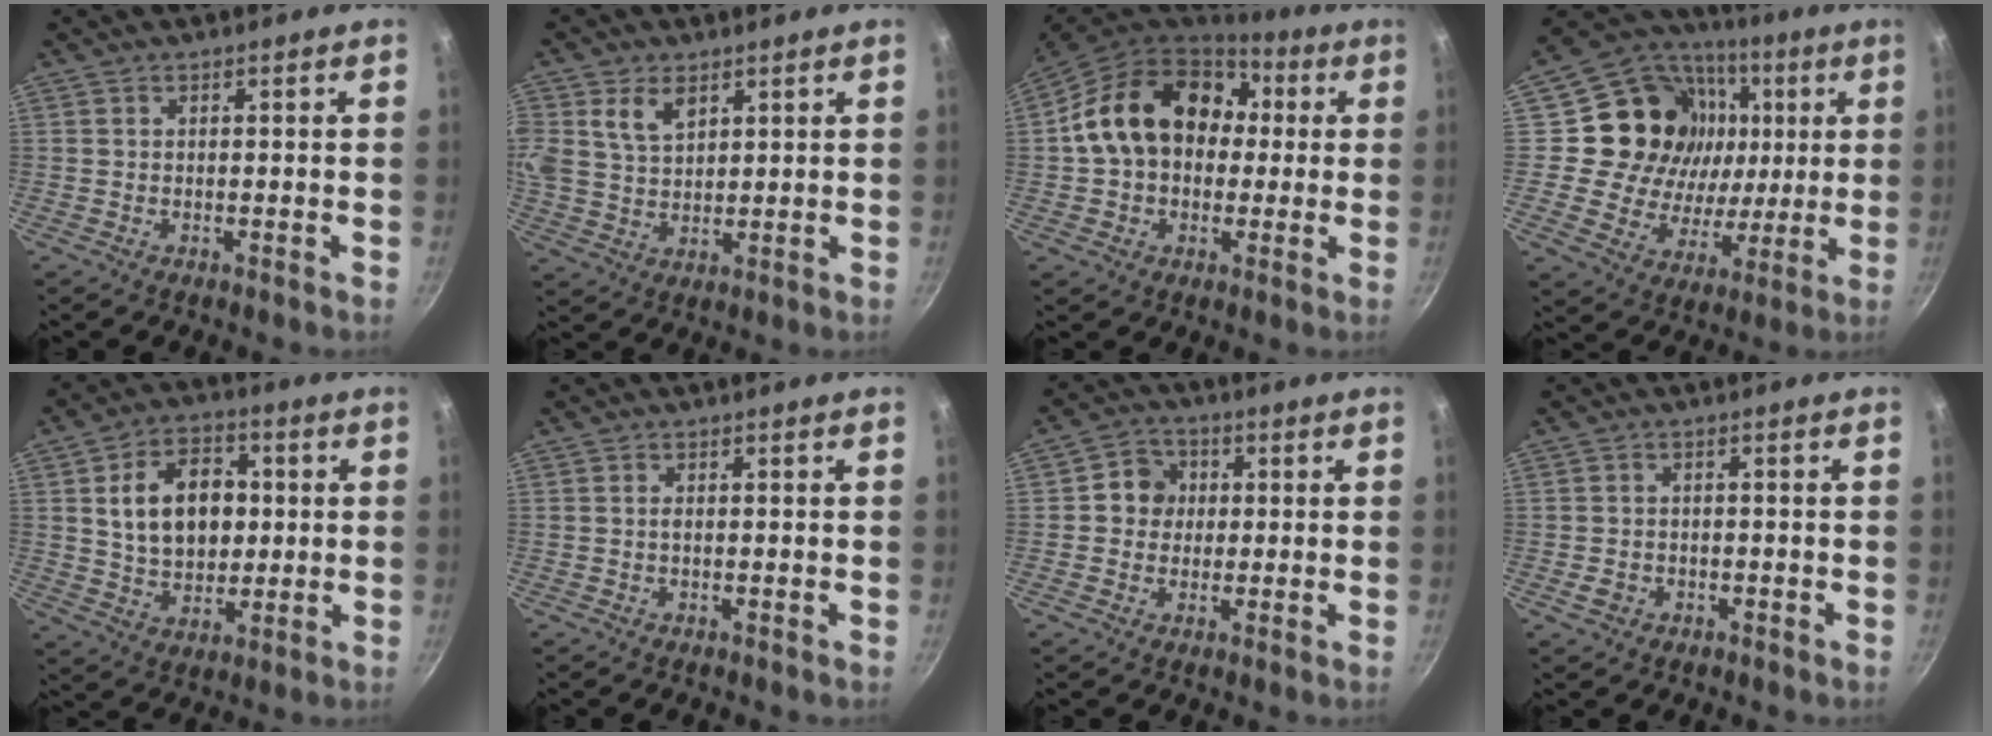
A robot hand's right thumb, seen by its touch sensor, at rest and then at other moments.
{"total": 8.7, "force": [3.8, 5.7, 5.3], "torque": [-0.100, -0.008, 0.076]}
{"total": 20.0, "force": [3.1, 15.1, 12.8], "torque": [-0.200, 0.042, 0.045]}
{"total": 22.2, "force": [4.2, 18.8, 11.0], "torque": [-0.170, 0.005, 0.077]}
{"total": 14.4, "force": [2.2, 10.1, 10.0], "torque": [-0.130, 0.003, 0.038]}
{"total": 0.6, "force": [0.0, 0.2, 0.5], "torque": [-0.010, 0.001, -0.001]}
{"total": 5.7, "force": [0.6, 5.3, 2.0], "torque": [0.003, 0.007, -0.003]}
{"total": 2.9, "force": [-1.2, 2.3, 1.3], "torque": [-0.020, 0.014, -0.014]}